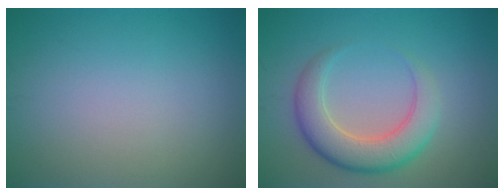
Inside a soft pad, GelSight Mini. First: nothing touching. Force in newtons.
{"total": 5.4, "press": 5.4, "slide": 0.3}